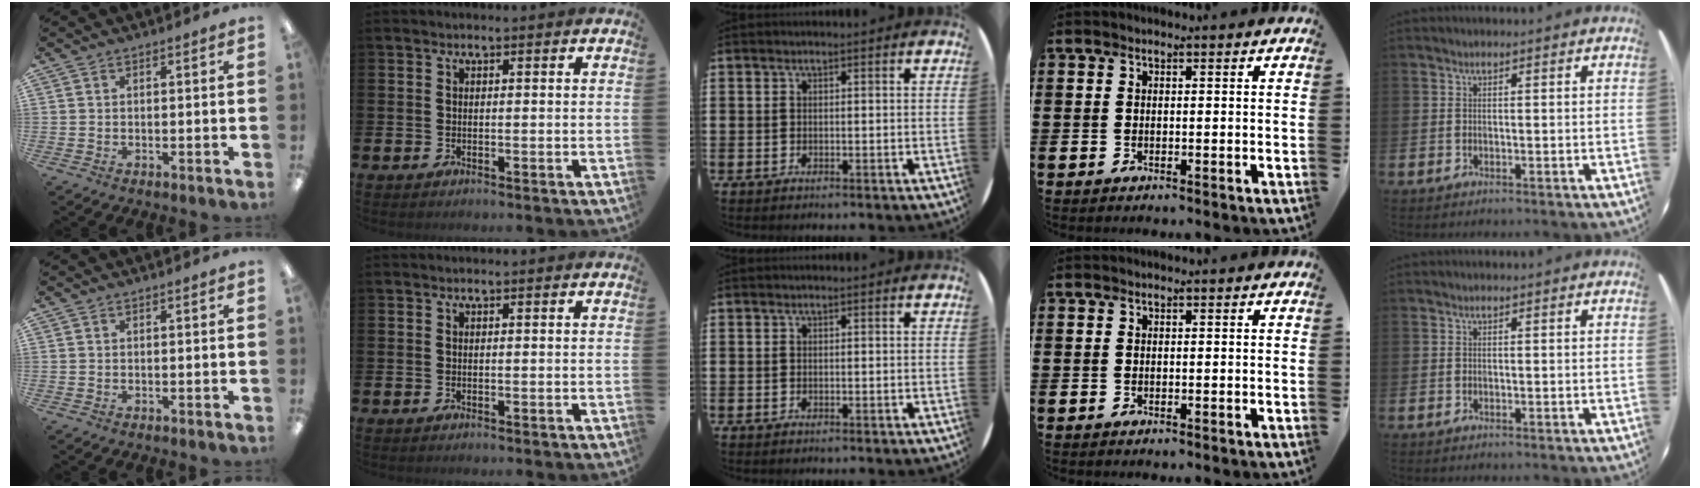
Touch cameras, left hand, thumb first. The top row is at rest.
{}